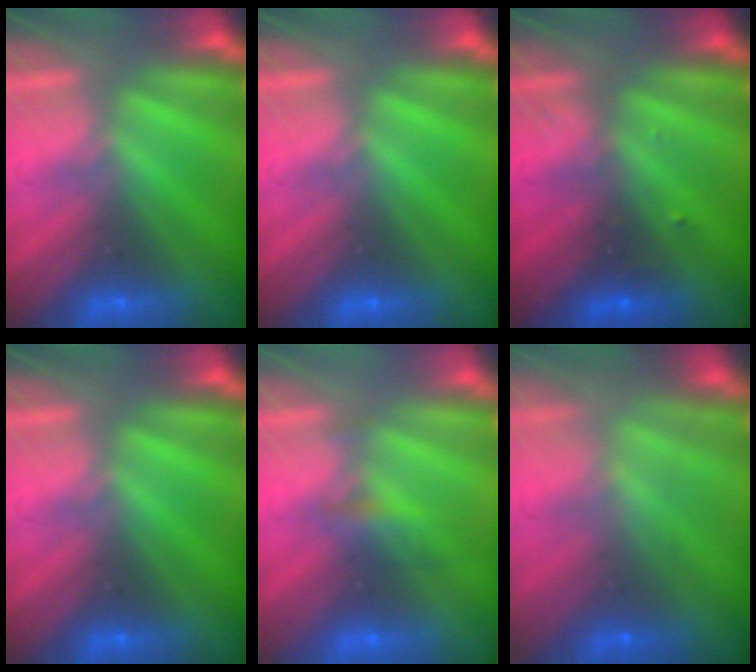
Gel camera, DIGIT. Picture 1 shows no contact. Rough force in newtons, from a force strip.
{"total": 0.0}
{"total": 2.4}
{"total": 0.0}
{"total": 2.2}
{"total": 7.9}